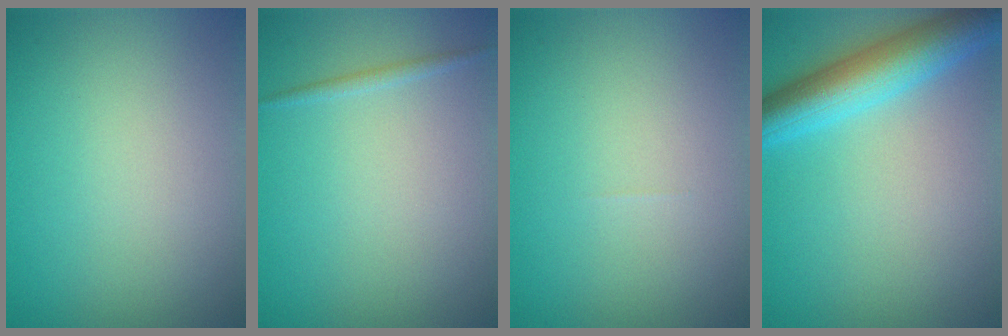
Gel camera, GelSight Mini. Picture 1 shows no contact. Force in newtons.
{"total": 0.7, "press": 0.7, "slide": 0.0}
{"total": 0.0}
{"total": 6.2, "press": 6.2, "slide": 0.2}